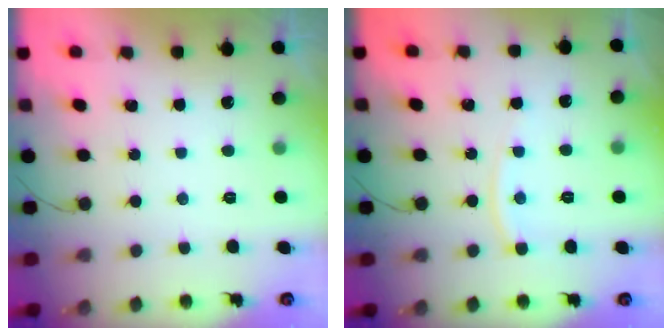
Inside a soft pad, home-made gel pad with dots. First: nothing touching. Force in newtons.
{"total": 4.7, "press": 4.6, "slide": 0.7}